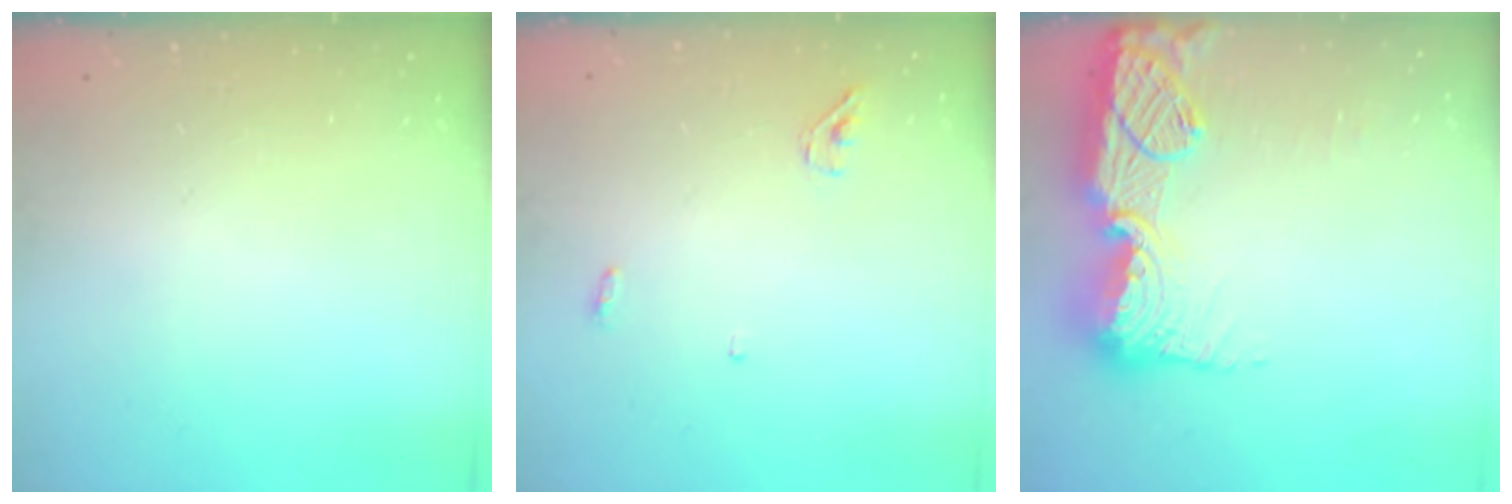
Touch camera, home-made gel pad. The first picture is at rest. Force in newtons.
{"total": 3.4, "press": 3.3, "slide": 1.0}
{"total": 21.2, "press": 21.2, "slide": 1.2}